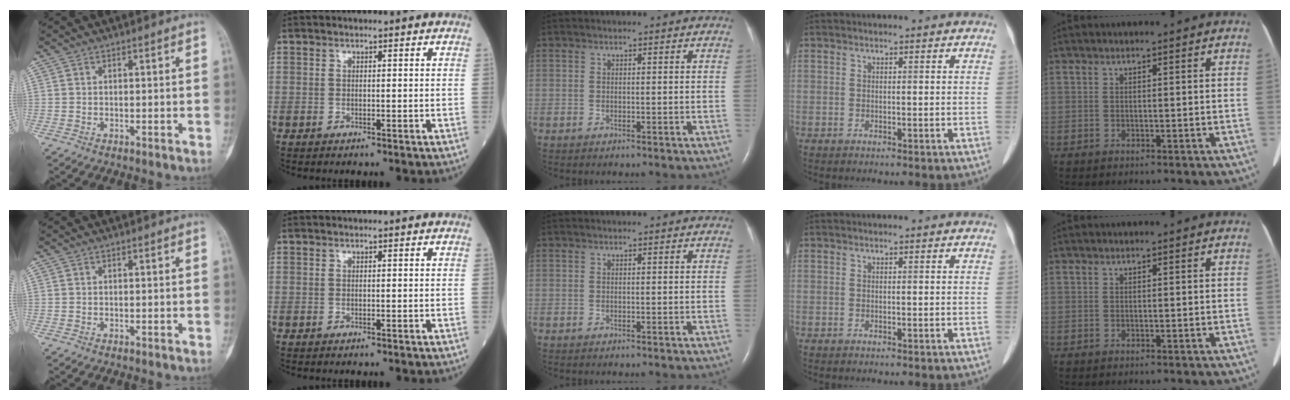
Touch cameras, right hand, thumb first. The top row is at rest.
{}